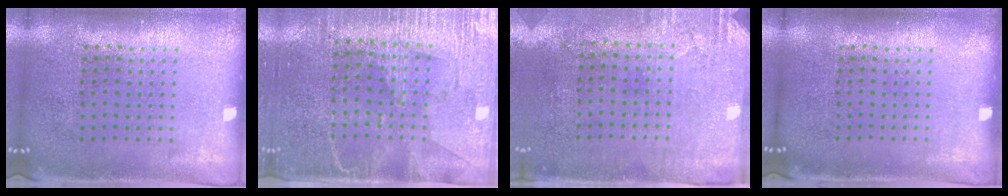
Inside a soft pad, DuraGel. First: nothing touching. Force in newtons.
{"total": 3.1, "press": 2.8, "slide": 1.1}
{"total": 2.8, "press": 2.4, "slide": 1.6}
{"total": 0.0}